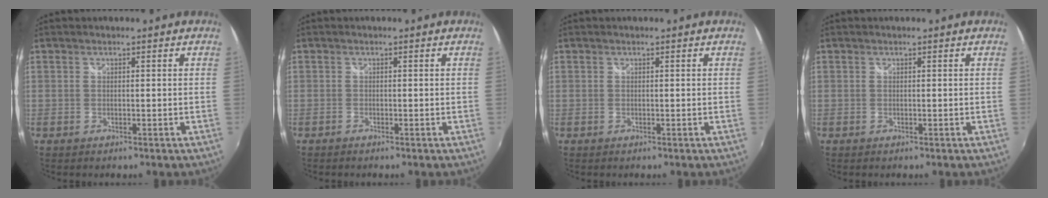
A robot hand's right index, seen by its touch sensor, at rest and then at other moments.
{"total": 0.5, "force": [-0.5, 0.1, 0.2], "torque": [-0.004, -0.003, -0.011]}
{"total": 0.0}
{"total": 0.0}